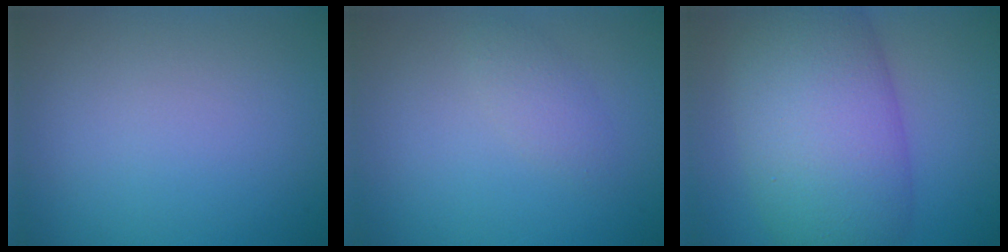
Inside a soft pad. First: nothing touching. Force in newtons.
{"total": 1.5, "press": 1.5, "slide": 0.1}
{"total": 11.1, "press": 11.1, "slide": 0.3}